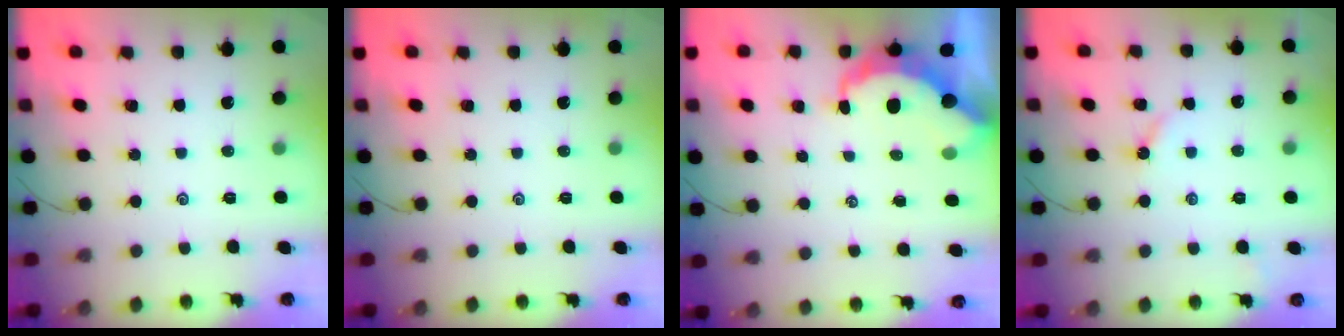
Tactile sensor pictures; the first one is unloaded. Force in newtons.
{"total": 0.0}
{"total": 7.8, "press": 7.7, "slide": 0.8}
{"total": 2.6, "press": 2.6, "slide": 0.3}